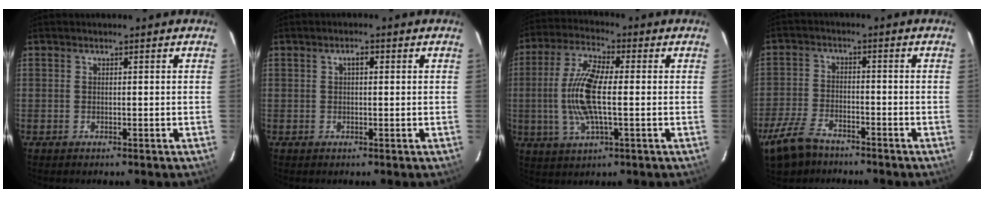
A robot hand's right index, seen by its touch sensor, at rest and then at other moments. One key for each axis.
{"total": 1.6, "fx": 0.5, "fy": 0.8, "fz": 1.4, "tx": -0.024, "ty": 0.006, "tz": 0.007}
{"total": 12.1, "fx": -0.6, "fy": 3.8, "fz": 11.4, "tx": -0.239, "ty": 0.006, "tz": -0.014}
{"total": 9.6, "fx": -7.0, "fy": 4.7, "fz": 4.4, "tx": -0.125, "ty": -0.008, "tz": -0.134}